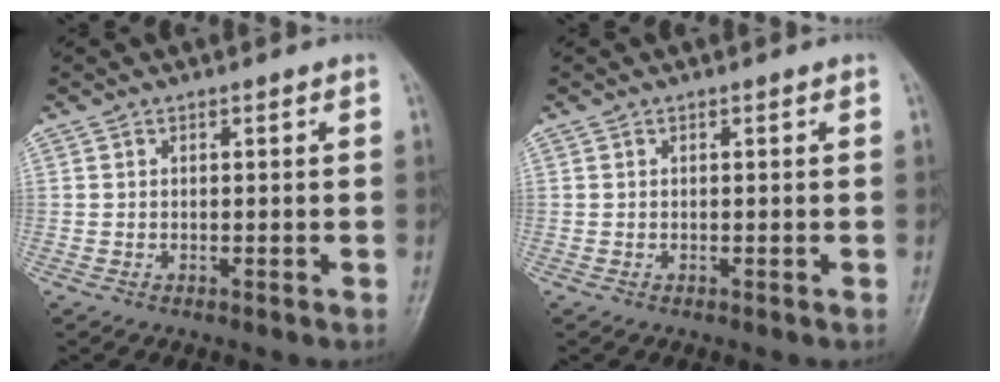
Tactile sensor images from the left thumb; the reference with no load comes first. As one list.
[{"total": 0.0}]